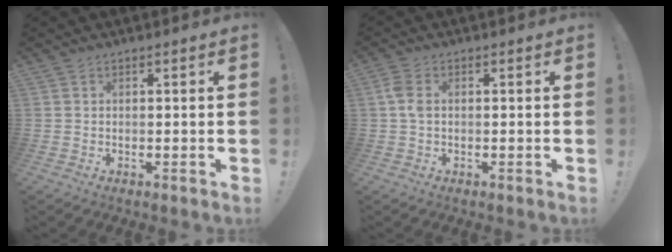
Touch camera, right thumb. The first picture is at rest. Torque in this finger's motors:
{"motor_torque": [0.77, 0.97, 0.69, -0.10, 0.03]}